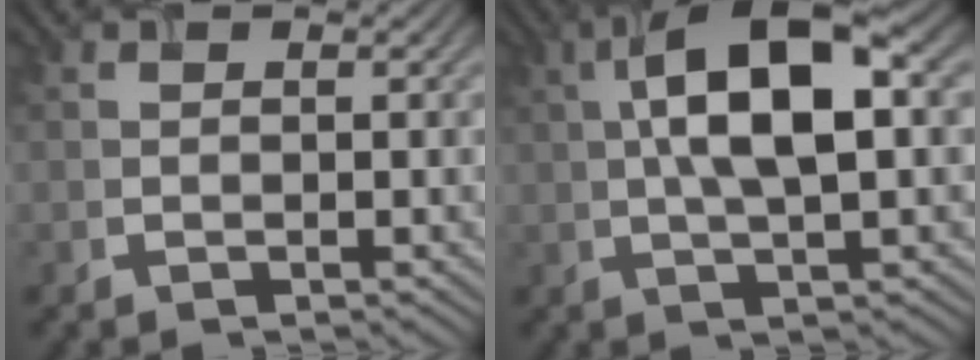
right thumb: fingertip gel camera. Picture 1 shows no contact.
{"total": 11.4, "force": [1.9, 4.3, 10.4], "torque": [-0.187, 0.016, 0.030]}